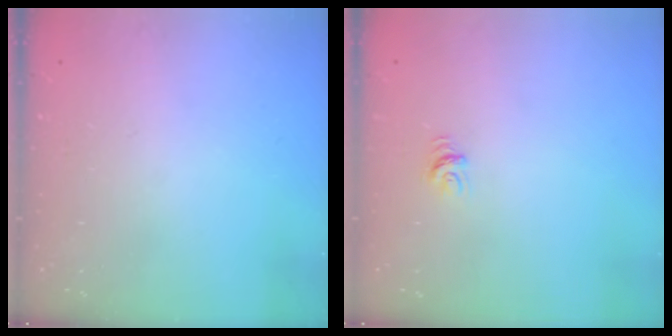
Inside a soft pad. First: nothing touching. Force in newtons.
{"total": 4.5, "press": 4.5, "slide": 0.3}